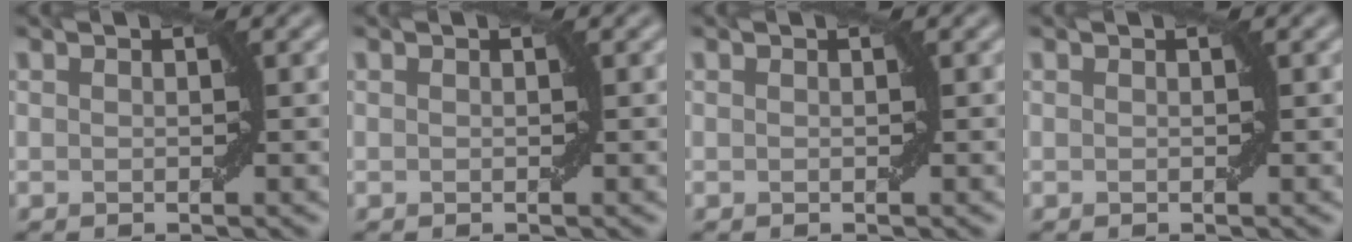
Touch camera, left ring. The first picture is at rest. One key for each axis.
{"total": 0.0}
{"total": 0.0}
{"total": 0.0}